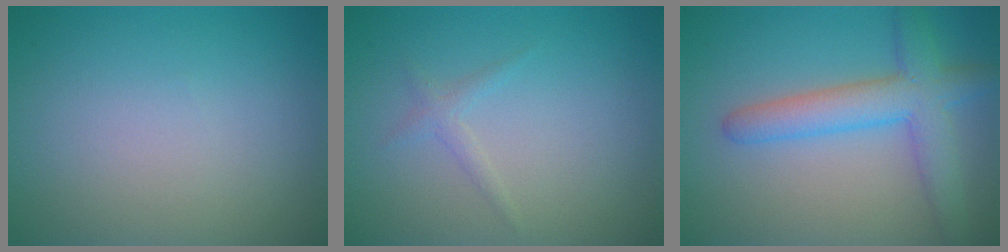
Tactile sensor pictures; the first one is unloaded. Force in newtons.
{"total": 1.0, "press": 1.0, "slide": 0.1}
{"total": 5.1, "press": 5.1, "slide": 0.2}